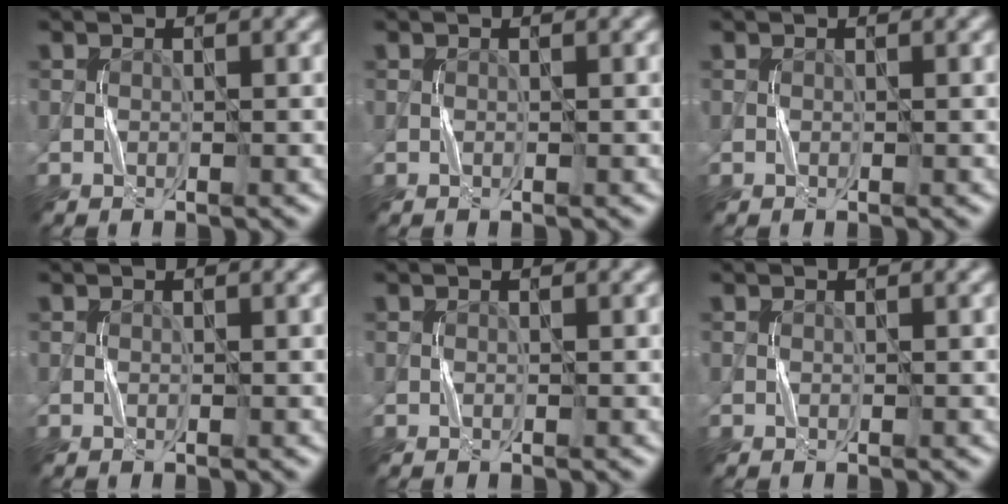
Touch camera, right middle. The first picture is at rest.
{"total": 0.0}
{"total": 0.0}
{"total": 0.0}
{"total": 0.0}
{"total": 0.0}